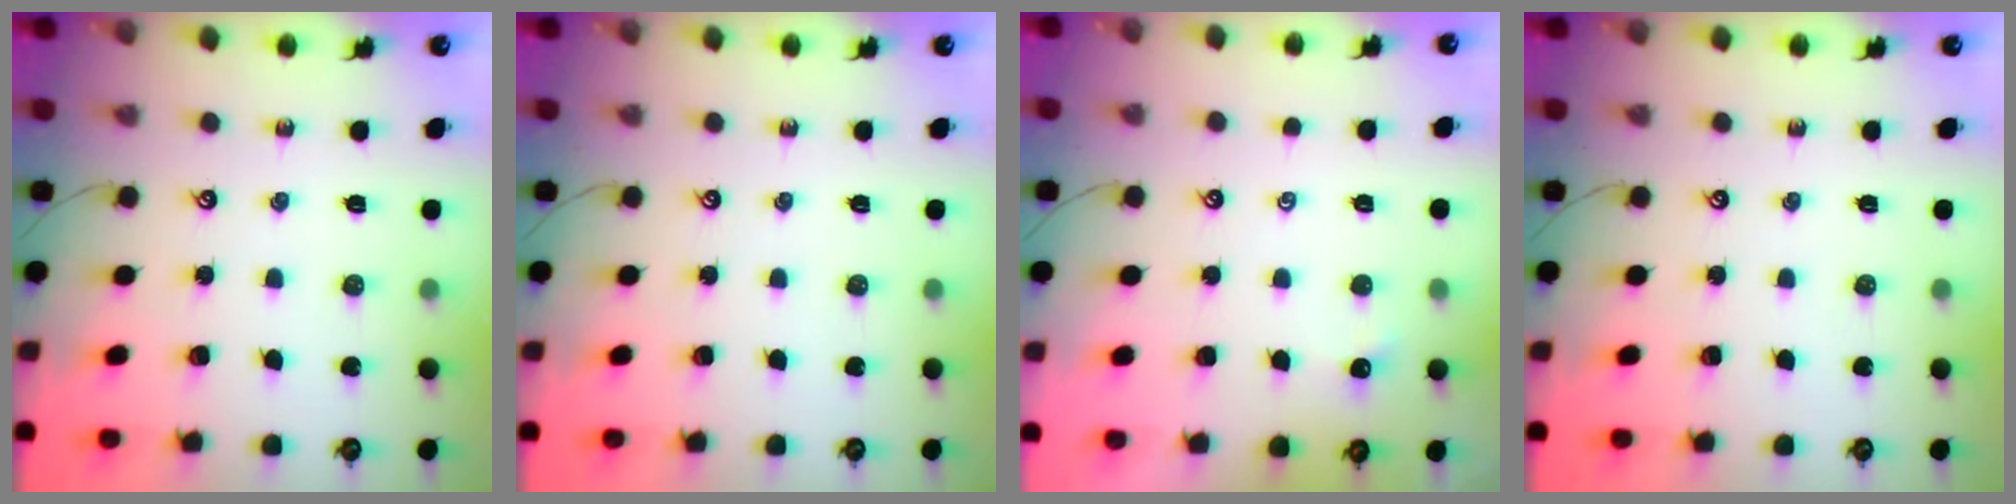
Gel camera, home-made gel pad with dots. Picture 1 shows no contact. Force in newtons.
{"total": 0.0}
{"total": 0.0}
{"total": 0.0}